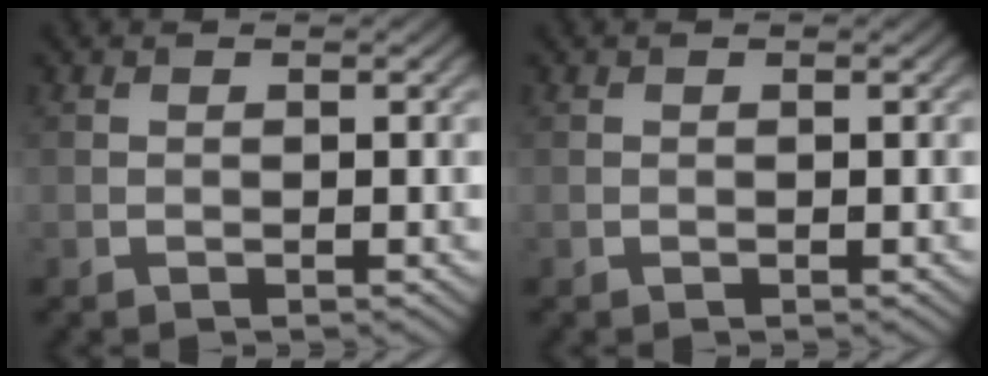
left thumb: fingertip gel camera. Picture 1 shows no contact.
{"total": 0.0}